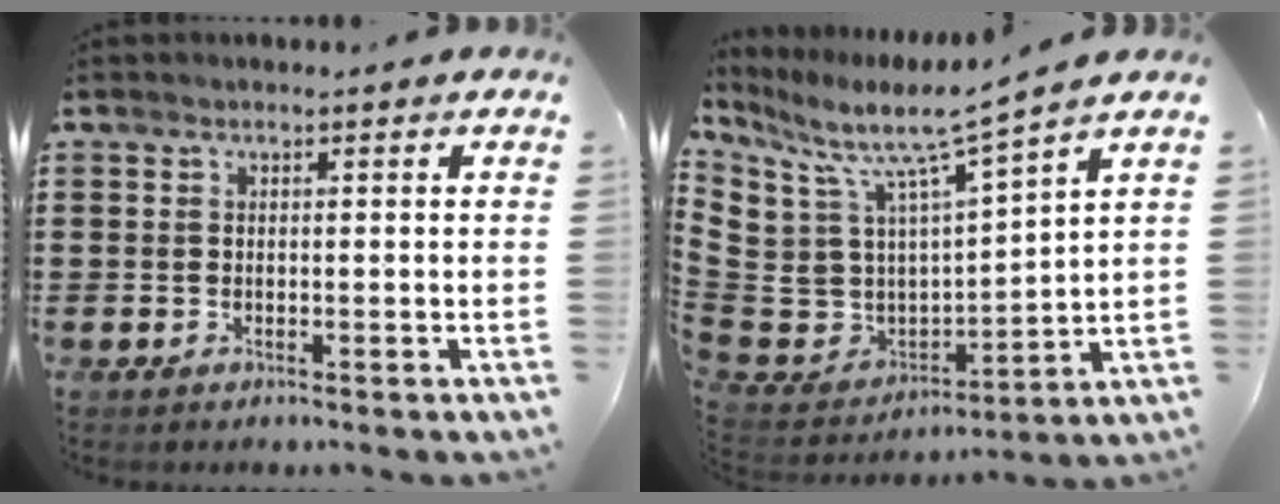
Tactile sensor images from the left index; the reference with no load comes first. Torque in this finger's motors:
{"motor_torque": [0.28, -0.27, 0.54, 0.16]}